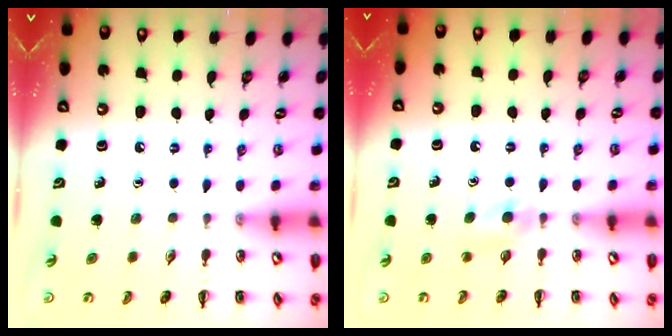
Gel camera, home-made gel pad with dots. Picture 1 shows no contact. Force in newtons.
{"total": 3.8, "press": 3.5, "slide": 1.4}